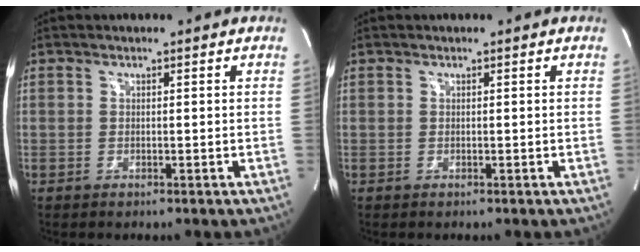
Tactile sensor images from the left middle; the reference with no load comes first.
{"total": 0.0}